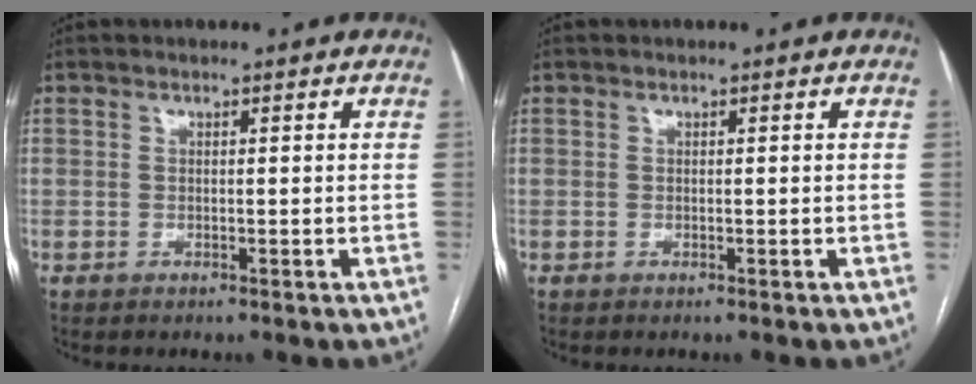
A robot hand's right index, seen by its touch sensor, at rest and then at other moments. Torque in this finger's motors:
{"motor_torque": [-0.01, 0.02, 0.01, 0.00]}